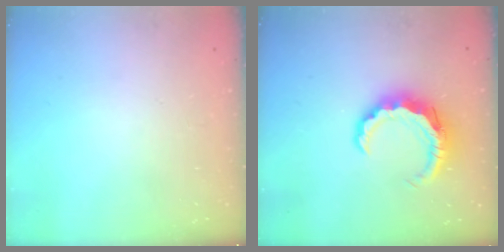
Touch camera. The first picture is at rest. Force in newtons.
{"total": 9.9, "press": 9.7, "slide": 1.6}